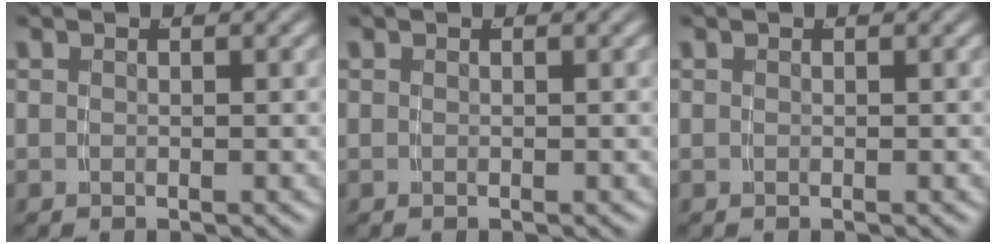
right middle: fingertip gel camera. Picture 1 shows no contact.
{"total": 0.0}
{"total": 0.0}